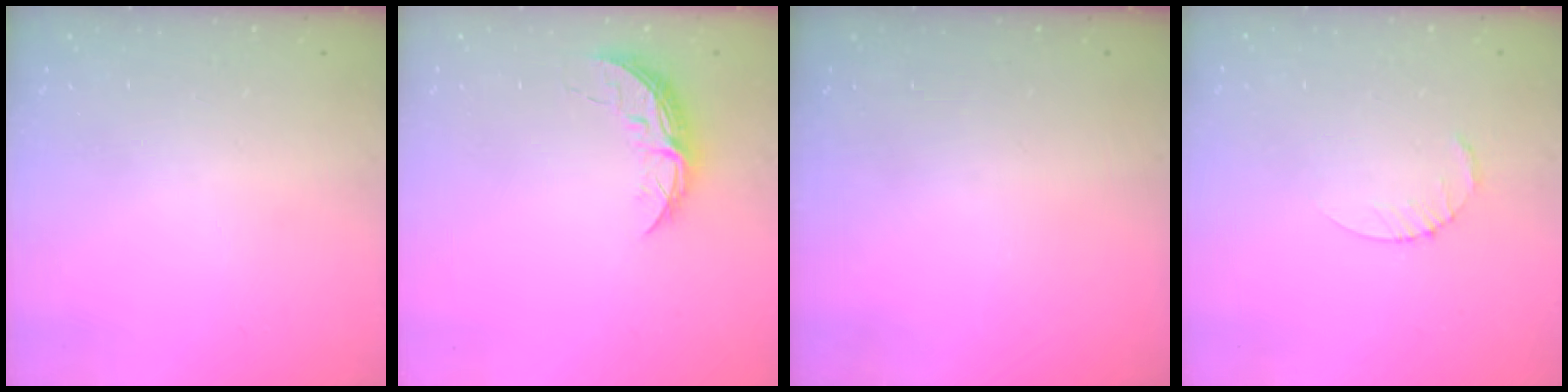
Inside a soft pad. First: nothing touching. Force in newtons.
{"total": 5.9, "press": 5.9, "slide": 0.5}
{"total": 0.0}
{"total": 2.5, "press": 2.5, "slide": 0.3}